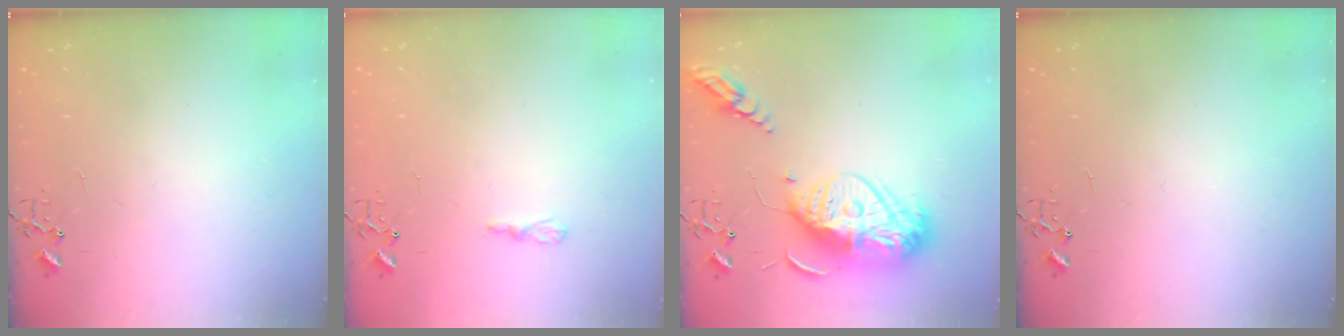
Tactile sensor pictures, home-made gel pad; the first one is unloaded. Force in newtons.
{"total": 4.8, "press": 4.7, "slide": 0.6}
{"total": 19.6, "press": 19.5, "slide": 1.9}
{"total": 0.0}